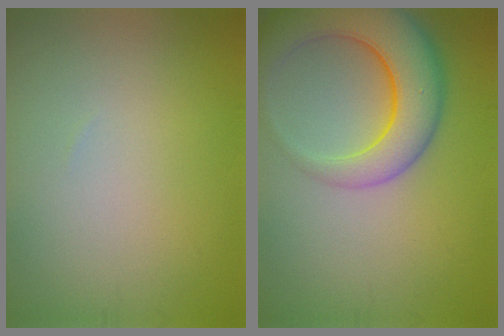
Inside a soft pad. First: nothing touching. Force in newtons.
{"total": 8.4, "press": 8.4, "slide": 0.5}